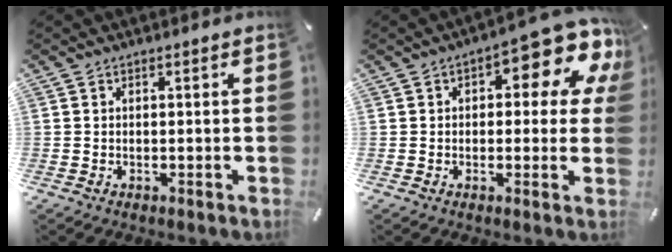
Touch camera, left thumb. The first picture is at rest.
{"total": 12.0, "force": [5.8, 4.9, 9.3], "torque": [-0.113, -0.048, 0.094]}